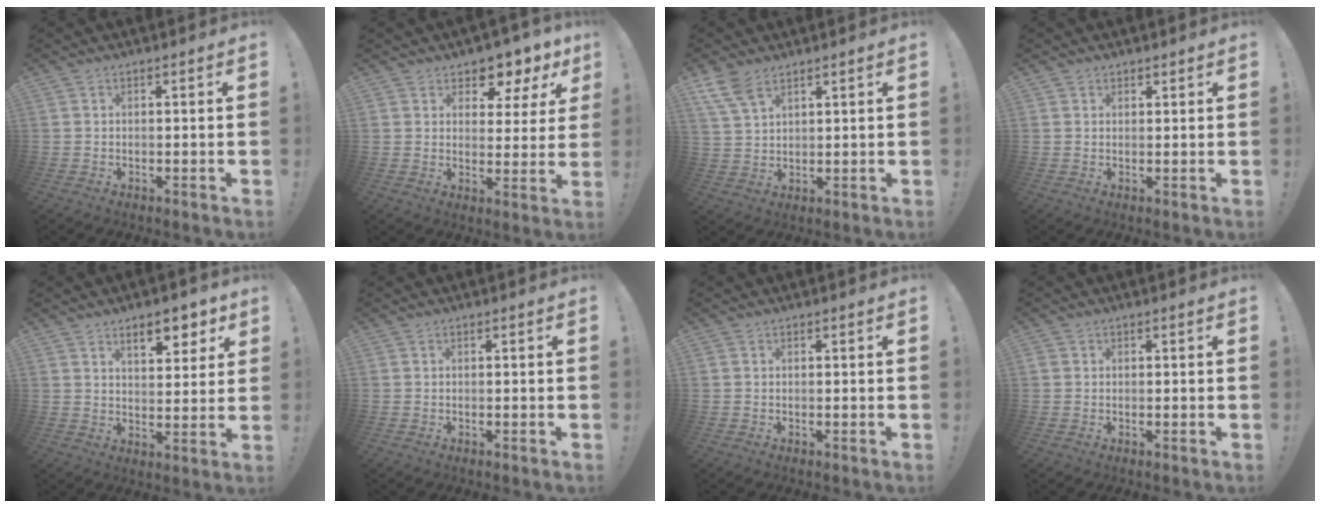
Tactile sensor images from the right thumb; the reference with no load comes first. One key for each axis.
{"total": 6.3, "fx": 4.9, "fy": 3.6, "fz": 1.8, "tx": -0.014, "ty": -0.052, "tz": 0.086}
{"total": 7.0, "fx": 4.8, "fy": 3.2, "fz": 3.9, "tx": -0.070, "ty": -0.022, "tz": 0.093}
{"total": 1.5, "fx": 1.3, "fy": 0.8, "fz": 0.0, "tx": 0.016, "ty": -0.009, "tz": 0.021}
{"total": 8.5, "fx": 5.5, "fy": 3.4, "fz": 5.5, "tx": -0.069, "ty": -0.029, "tz": 0.094}
{"total": 0.0}
{"total": 0.0}
{"total": 0.9, "fx": 0.3, "fy": 0.8, "fz": 0.3, "tx": -0.006, "ty": 0.003, "tz": 0.007}